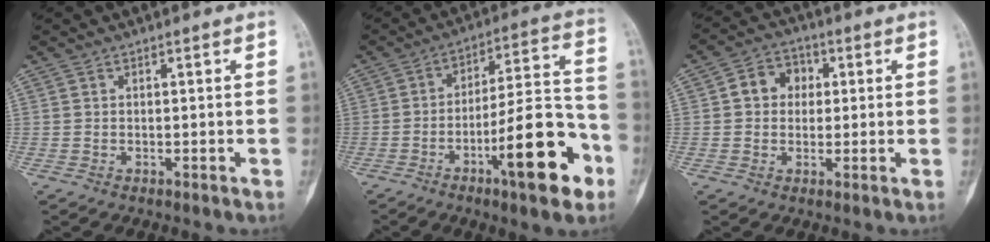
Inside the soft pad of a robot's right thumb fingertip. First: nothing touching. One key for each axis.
{"total": 18.3, "fx": -8.0, "fy": 4.6, "fz": 15.8, "tx": -0.228, "ty": 0.054, "tz": -0.119}
{"total": 6.6, "fx": 1.0, "fy": 5.5, "fz": 3.4, "tx": -0.024, "ty": 0.013, "tz": 0.008}